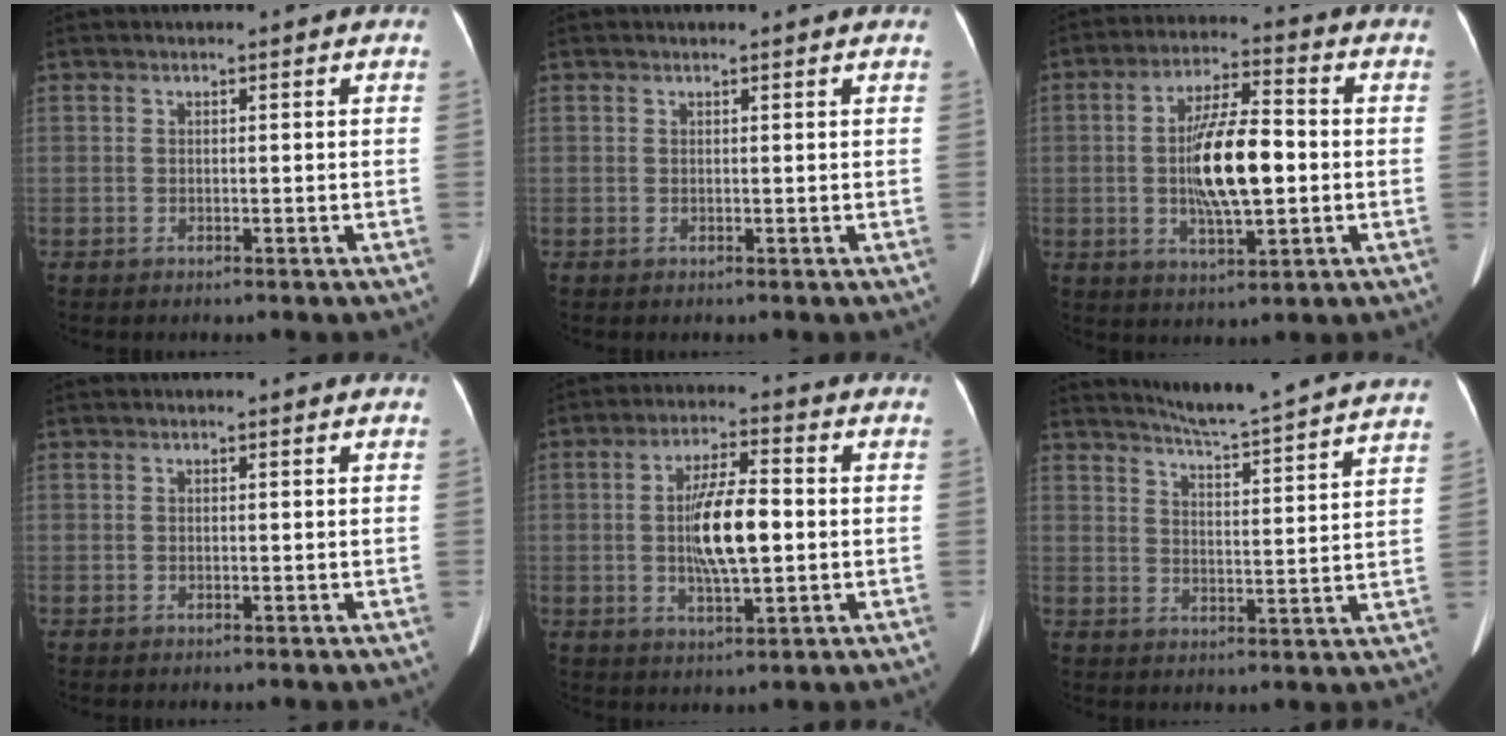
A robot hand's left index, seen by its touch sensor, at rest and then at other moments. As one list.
[{"total": 1.4, "force": [1.3, 0.0, 0.4], "torque": [-0.011, 0.010, 0.017]}, {"total": 11.6, "force": [-0.7, 3.0, 11.2], "torque": [-0.209, 0.006, -0.011]}, {"total": 0.0}, {"total": 9.5, "force": [-0.3, 2.3, 9.2], "torque": [-0.174, 0.004, -0.004]}, {"total": 18.6, "force": [17.4, -1.1, 6.6], "torque": [-0.113, -0.048, 0.219]}]